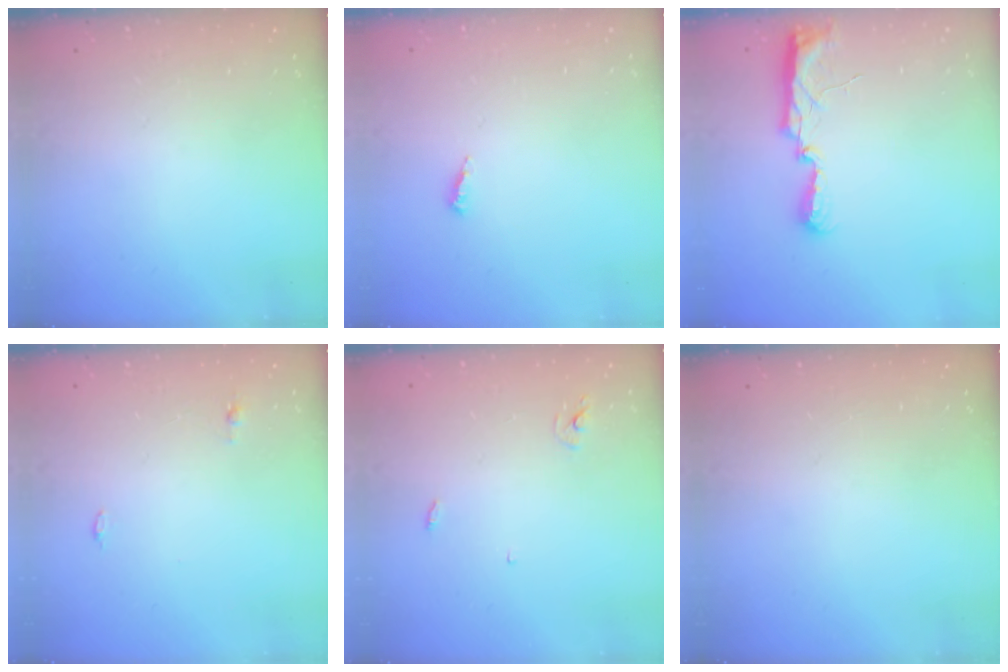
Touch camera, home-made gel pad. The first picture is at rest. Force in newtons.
{"total": 3.9, "press": 3.9, "slide": 0.2}
{"total": 11.5, "press": 10.2, "slide": 5.3}
{"total": 3.7, "press": 3.3, "slide": 1.7}
{"total": 2.4, "press": 2.4, "slide": 0.2}
{"total": 0.0}